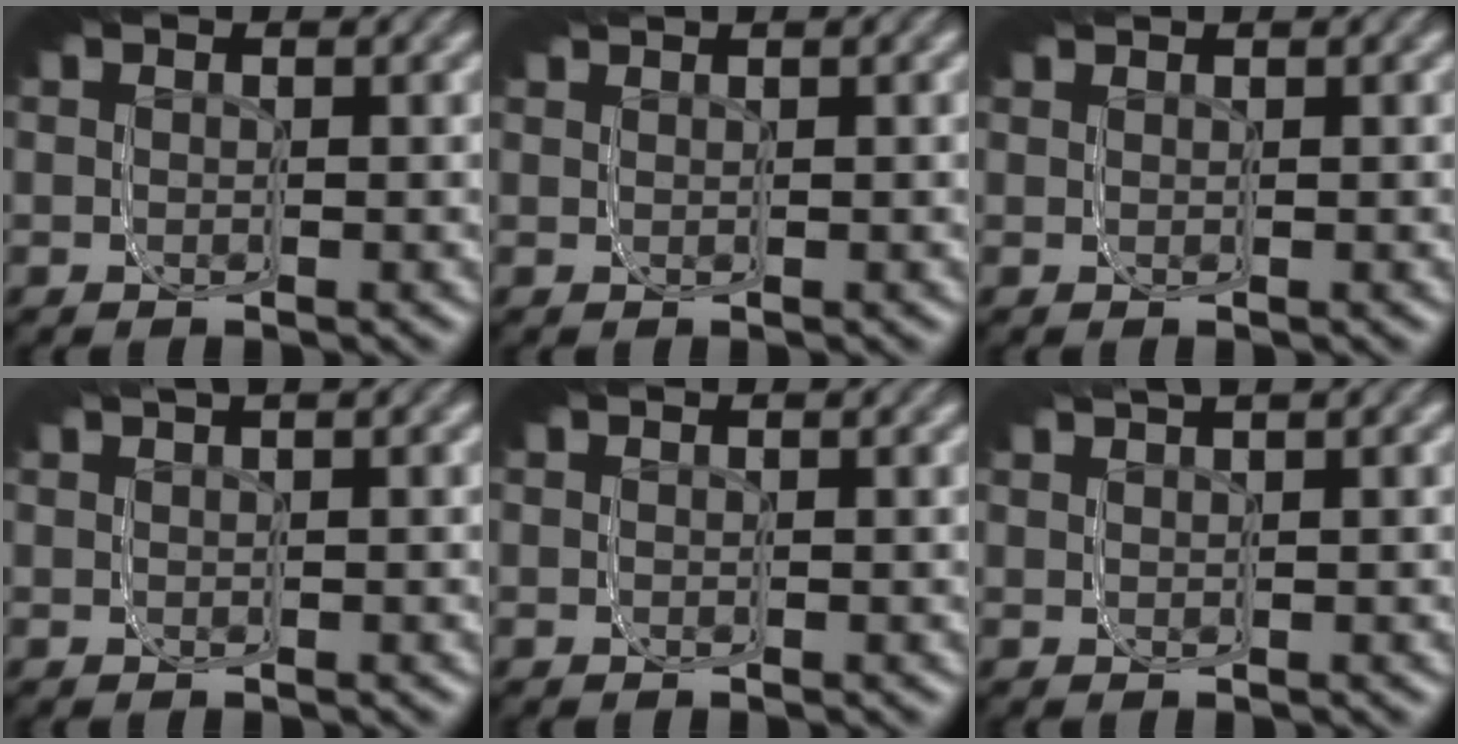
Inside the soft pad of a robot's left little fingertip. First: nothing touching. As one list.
[{"total": 1.0, "force": [0.6, 0.5, 0.6], "torque": [-0.025, 0.000, 0.011]}, {"total": 0.7, "force": [0.5, 0.2, 0.4], "torque": [-0.017, 0.000, 0.010]}, {"total": 0.5, "force": [0.1, -0.1, 0.5], "torque": [-0.020, 0.001, 0.007]}, {"total": 0.0}, {"total": 1.5, "force": [0.9, 0.6, 1.0], "torque": [-0.035, 0.006, 0.015]}]